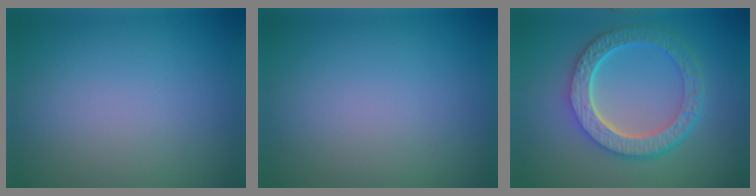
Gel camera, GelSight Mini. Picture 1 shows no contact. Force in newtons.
{"total": 0.0}
{"total": 6.8, "press": 5.0, "slide": 4.6}